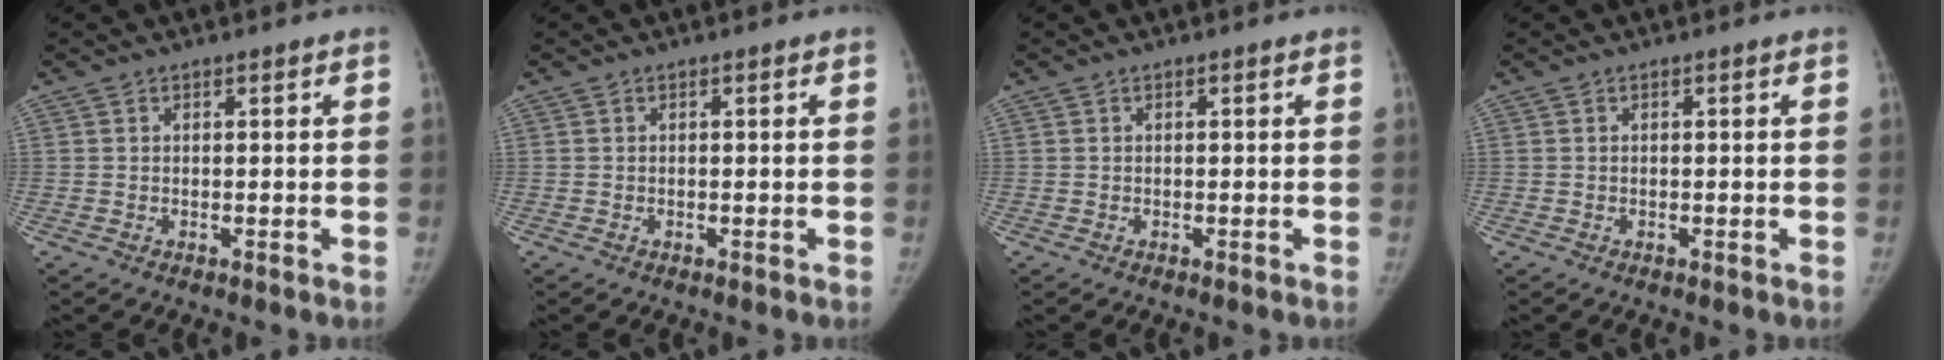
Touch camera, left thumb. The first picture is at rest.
{"total": 0.0}
{"total": 0.0}
{"total": 0.0}